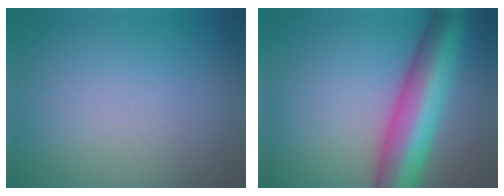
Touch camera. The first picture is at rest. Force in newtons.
{"total": 10.4, "press": 10.4, "slide": 0.3}